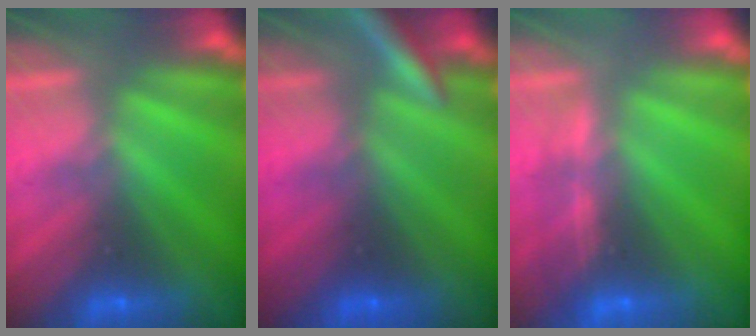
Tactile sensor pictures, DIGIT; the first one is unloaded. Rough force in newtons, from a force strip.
{"total": 3.0}
{"total": 1.4}